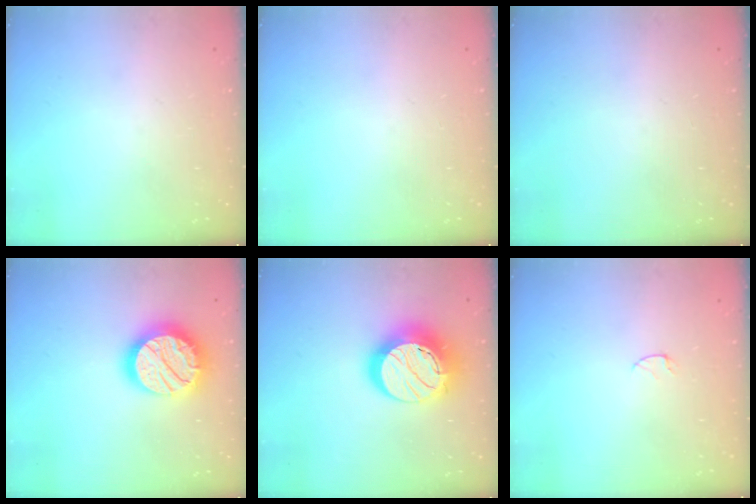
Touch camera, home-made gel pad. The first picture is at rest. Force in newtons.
{"total": 0.0}
{"total": 0.0}
{"total": 20.3, "press": 20.3, "slide": 1.6}
{"total": 21.3, "press": 21.3, "slide": 1.4}
{"total": 2.9, "press": 2.9, "slide": 0.3}